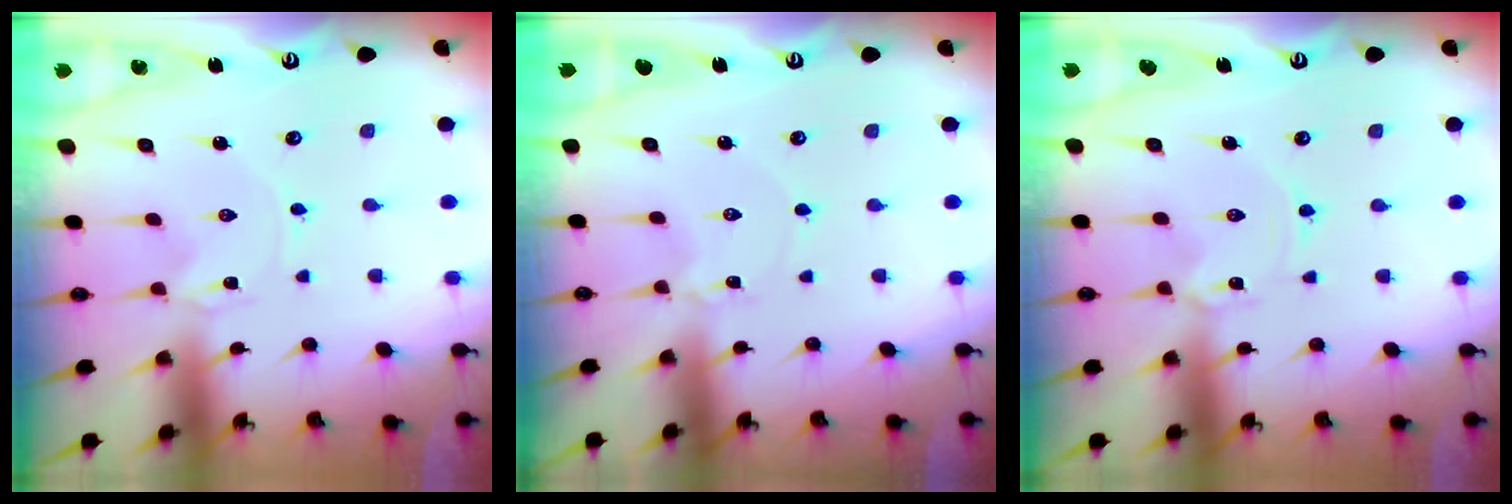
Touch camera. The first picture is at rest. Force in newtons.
{"total": 1.6, "press": 1.6, "slide": 0.1}
{"total": 1.4, "press": 1.4, "slide": 0.1}